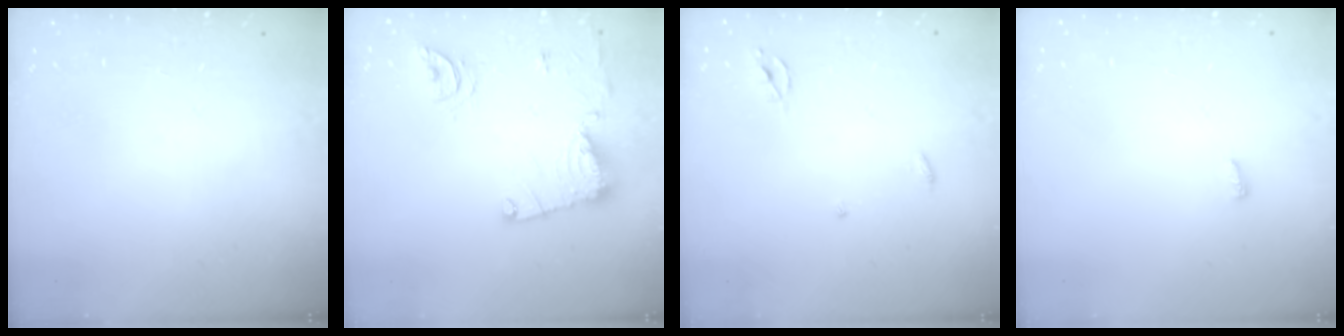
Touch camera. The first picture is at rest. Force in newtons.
{"total": 14.2, "press": 14.2, "slide": 1.4}
{"total": 2.3, "press": 2.3, "slide": 0.1}
{"total": 2.8, "press": 2.8, "slide": 0.5}